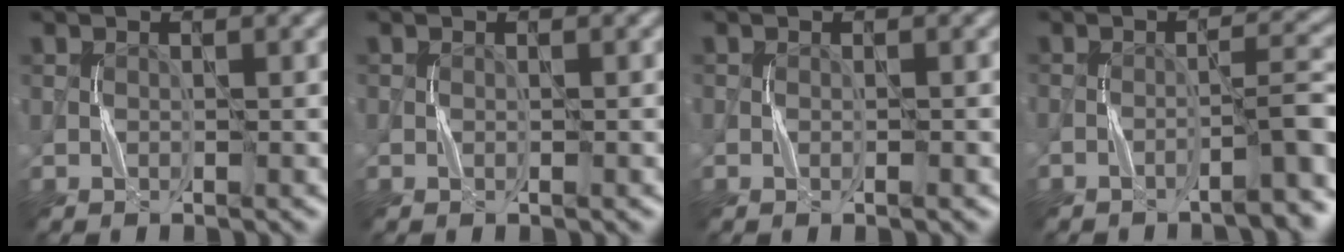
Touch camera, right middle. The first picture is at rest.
{"total": 0.0}
{"total": 0.5, "force": [-0.2, 0.0, 0.5], "torque": [-0.008, 0.000, -0.003]}
{"total": 3.7, "force": [-2.5, 0.4, 2.7], "torque": [-0.031, 0.017, -0.043]}